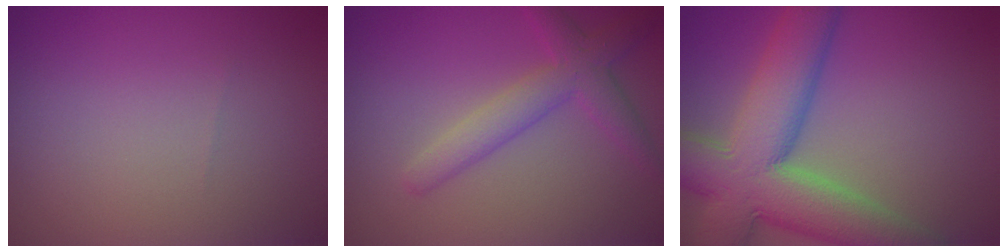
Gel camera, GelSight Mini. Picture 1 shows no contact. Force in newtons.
{"total": 3.7, "press": 3.7, "slide": 0.1}
{"total": 11.7, "press": 11.7, "slide": 0.6}